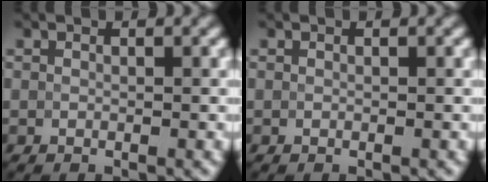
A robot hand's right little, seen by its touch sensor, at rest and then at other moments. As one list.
[{"total": 0.0}]